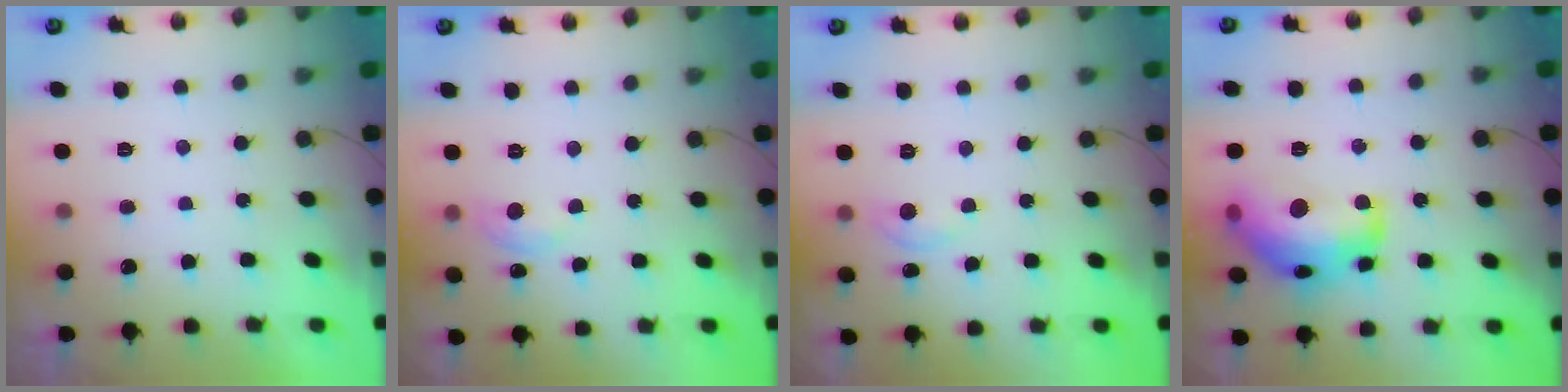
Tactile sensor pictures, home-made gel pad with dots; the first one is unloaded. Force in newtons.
{"total": 6.2, "press": 6.2, "slide": 0.5}
{"total": 2.9, "press": 2.8, "slide": 0.4}
{"total": 19.0, "press": 18.9, "slide": 1.1}